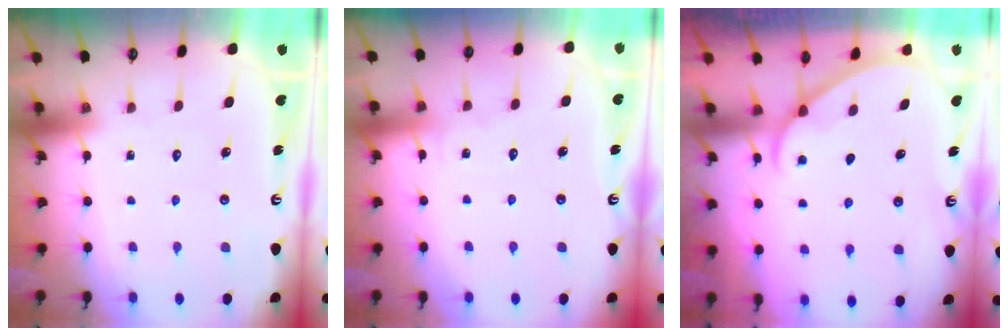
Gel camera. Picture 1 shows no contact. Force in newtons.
{"total": 3.5, "press": 3.5, "slide": 0.3}
{"total": 1.6, "press": 1.6, "slide": 0.2}